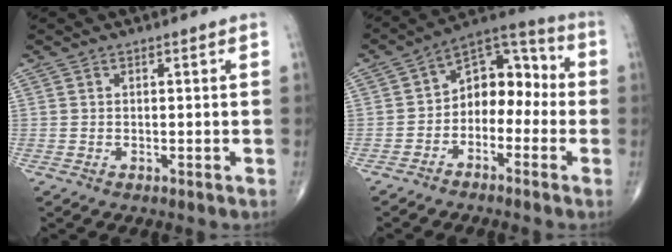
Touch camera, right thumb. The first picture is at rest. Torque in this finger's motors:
{"motor_torque": [-0.02, 0.28, 0.68, -0.03, 0.13]}